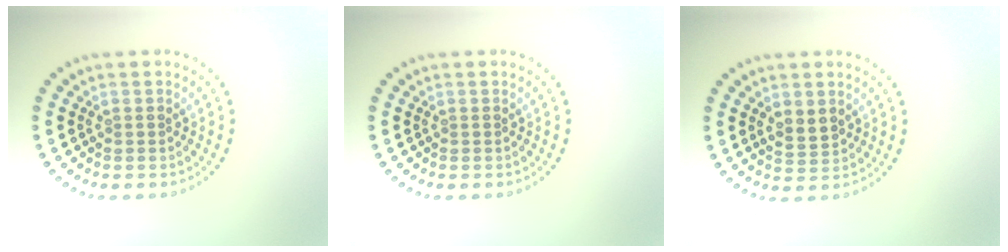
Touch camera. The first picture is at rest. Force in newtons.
{"total": 0.0}
{"total": 1.9, "press": 1.8, "slide": 0.5}